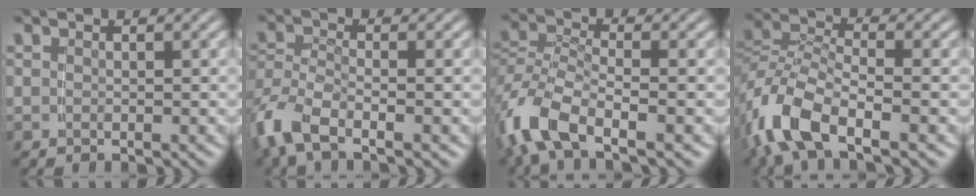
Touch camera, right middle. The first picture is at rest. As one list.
[{"total": 3.9, "force": [-2.6, 1.6, 2.5], "torque": [-0.077, -0.020, -0.039]}, {"total": 5.1, "force": [-2.9, 2.2, 3.6], "torque": [-0.096, -0.019, -0.043]}, {"total": 6.0, "force": [-2.7, 3.0, 4.4], "torque": [-0.112, -0.026, -0.038]}]